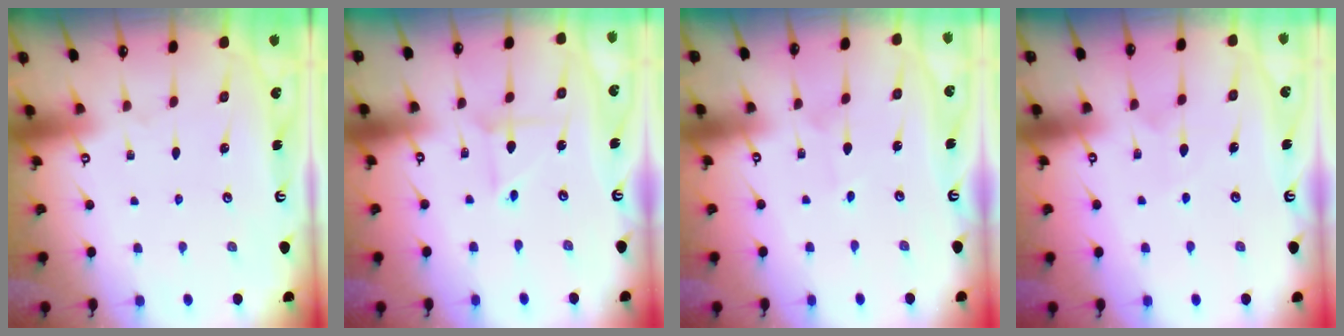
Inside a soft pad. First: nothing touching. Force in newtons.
{"total": 3.2, "press": 3.2, "slide": 0.3}
{"total": 2.3, "press": 2.3, "slide": 0.1}
{"total": 5.3, "press": 5.3, "slide": 0.7}